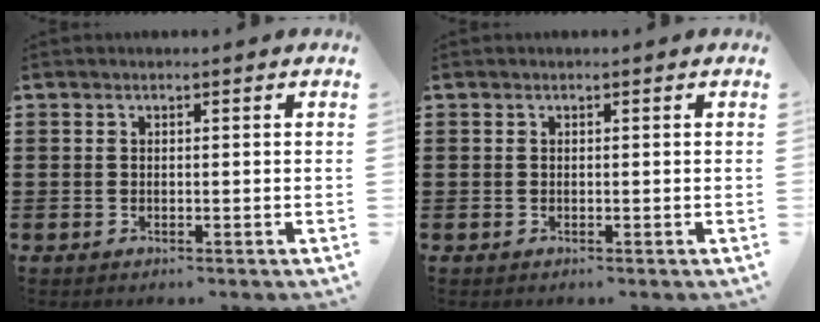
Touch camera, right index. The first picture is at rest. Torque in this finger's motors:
{"motor_torque": [0.00, 0.00, 0.00, -0.01]}